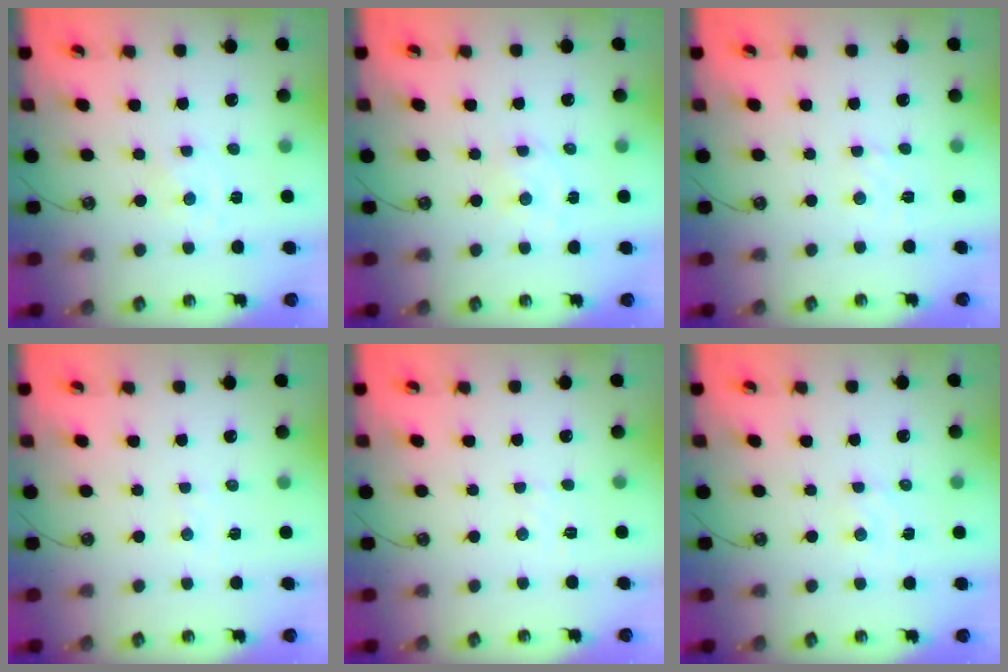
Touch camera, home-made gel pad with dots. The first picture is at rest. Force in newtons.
{"total": 2.0, "press": 2.0, "slide": 0.5}
{"total": 2.4, "press": 2.4, "slide": 0.2}
{"total": 2.3, "press": 2.3, "slide": 0.3}
{"total": 3.7, "press": 3.6, "slide": 0.6}
{"total": 2.0, "press": 2.0, "slide": 0.4}